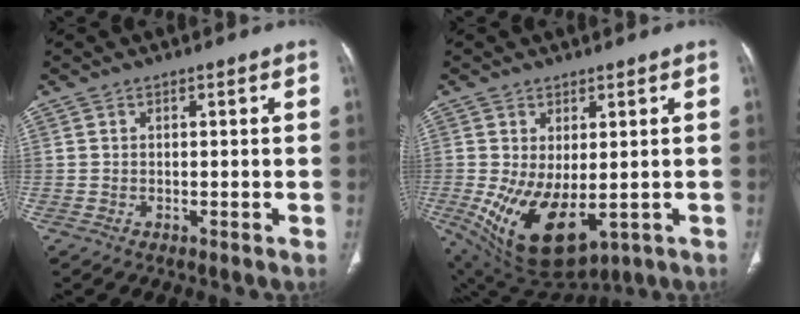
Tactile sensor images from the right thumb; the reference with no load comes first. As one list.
[{"total": 13.5, "force": [-2.3, 7.0, 11.3], "torque": [-0.200, -0.018, -0.006]}]